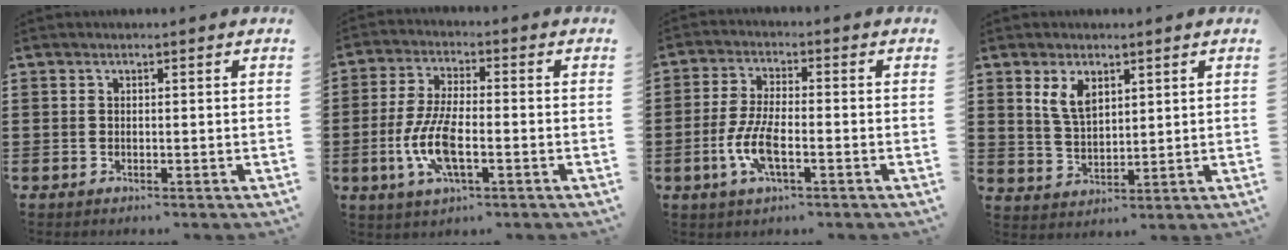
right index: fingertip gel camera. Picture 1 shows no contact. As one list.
[{"total": 8.8, "force": [-2.6, 3.0, 7.8], "torque": [-0.176, -0.013, -0.051]}, {"total": 6.9, "force": [-2.4, 2.3, 6.1], "torque": [-0.141, -0.011, -0.050]}, {"total": 4.9, "force": [2.6, 2.4, 3.4], "torque": [-0.075, 0.005, 0.047]}]